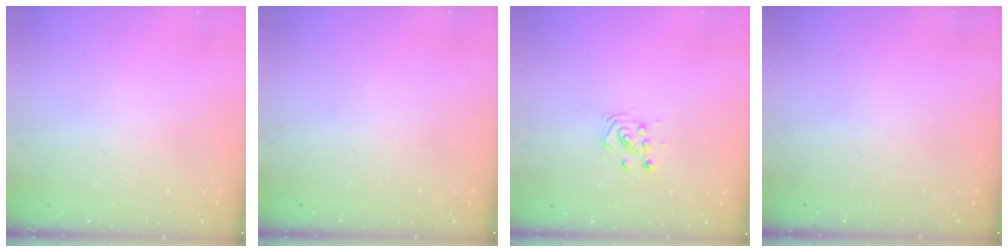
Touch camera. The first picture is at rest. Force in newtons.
{"total": 0.0}
{"total": 4.0, "press": 4.0, "slide": 0.4}
{"total": 0.0}